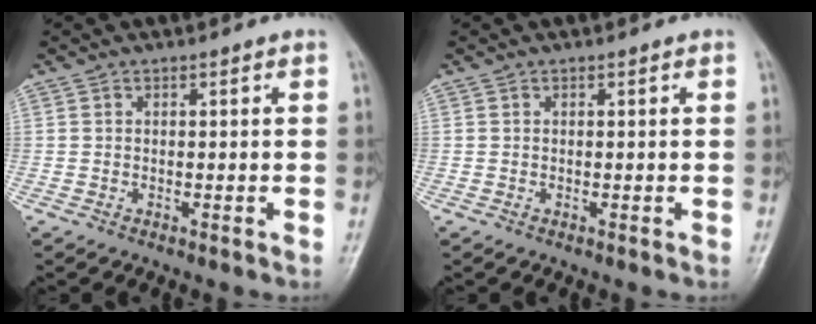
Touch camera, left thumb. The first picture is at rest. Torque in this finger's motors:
{"motor_torque": [0.09, -0.27, -0.02, -0.13, 0.00]}